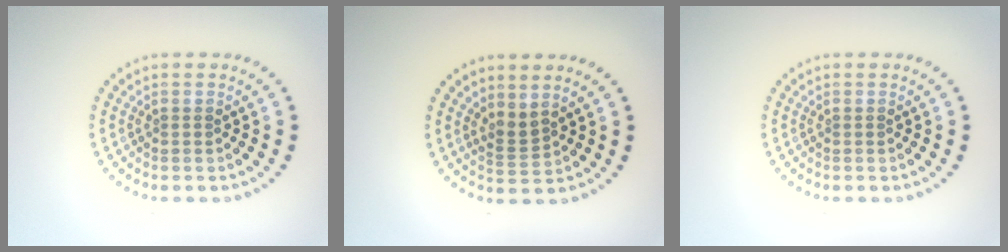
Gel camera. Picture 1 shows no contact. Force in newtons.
{"total": 1.8, "press": 1.3, "slide": 1.1}
{"total": 0.0}